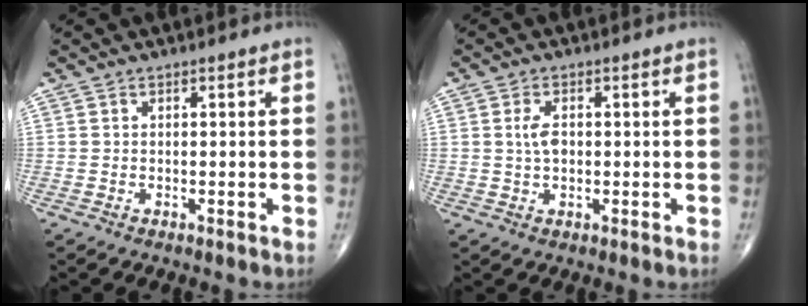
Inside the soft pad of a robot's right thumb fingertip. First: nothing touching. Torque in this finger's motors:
{"motor_torque": [-0.08, 0.24, 0.45, 0.07, -0.01]}